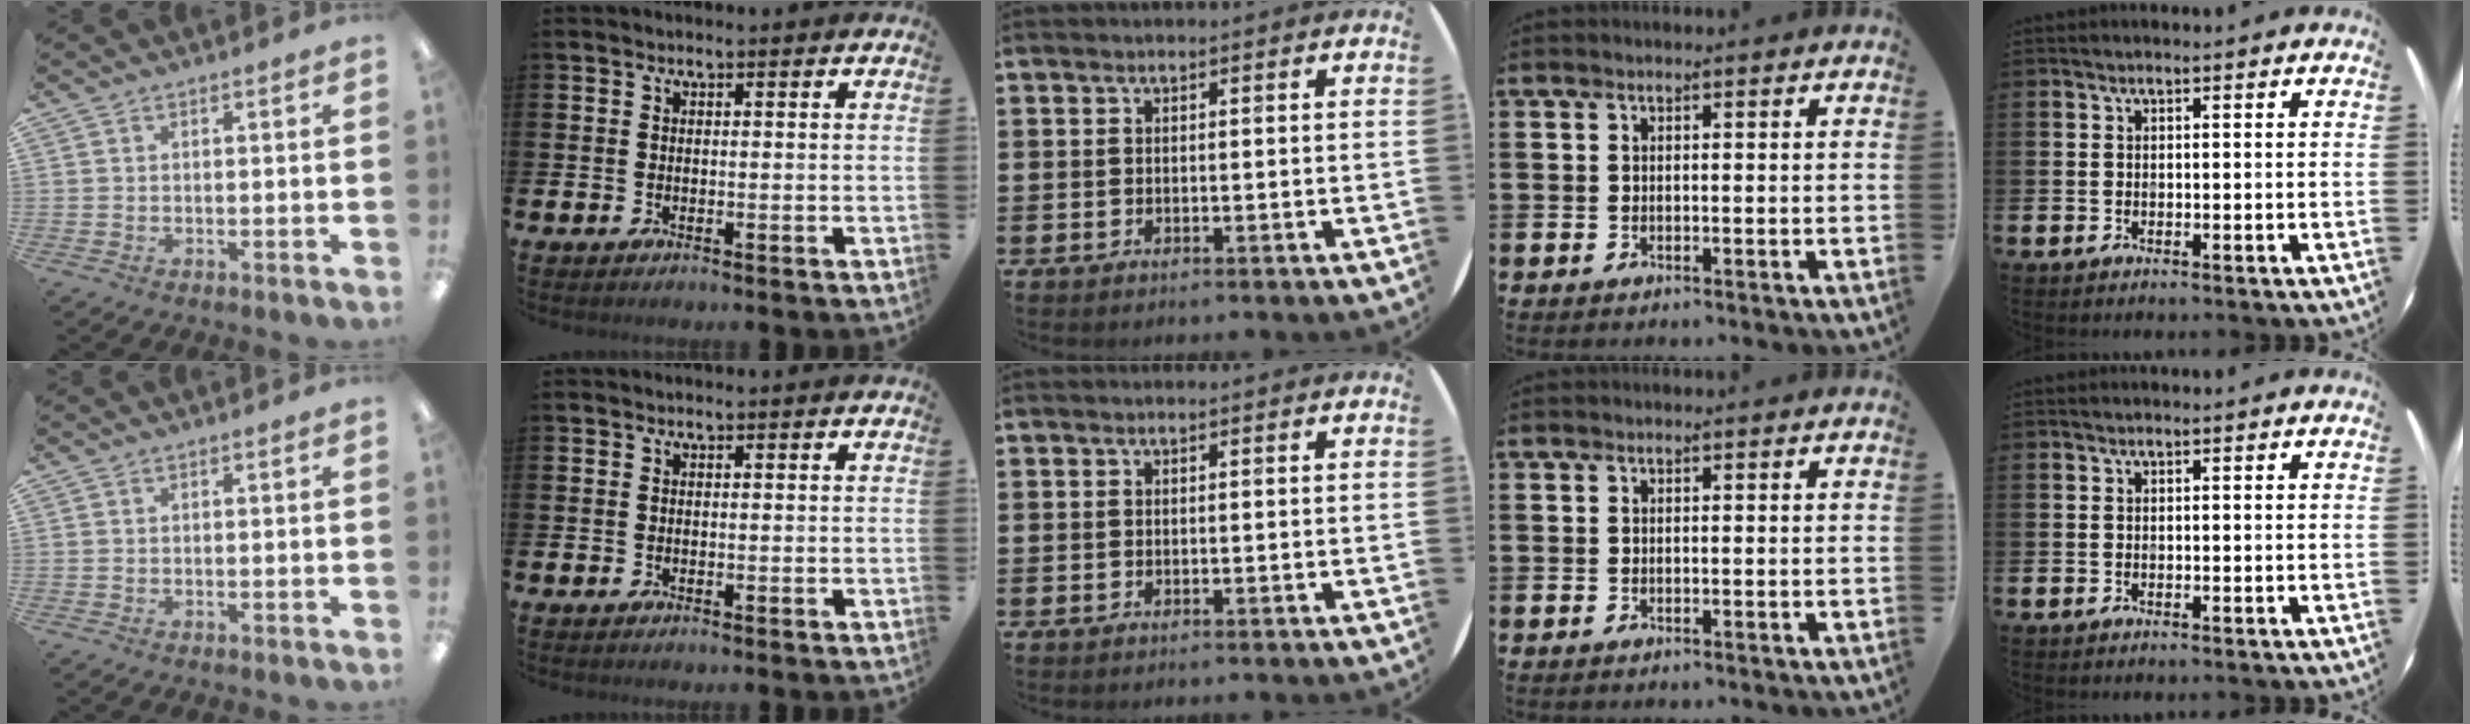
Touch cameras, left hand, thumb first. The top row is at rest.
{}